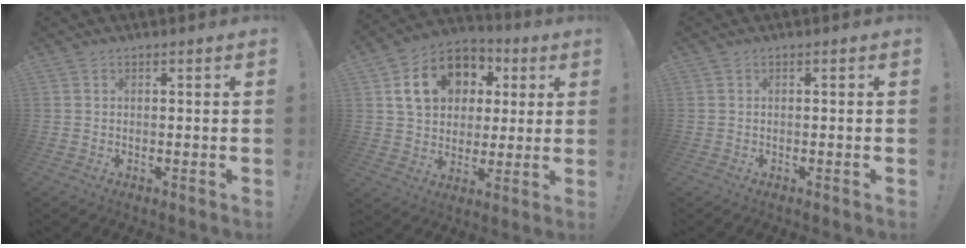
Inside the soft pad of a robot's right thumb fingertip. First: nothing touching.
{"total": 16.8, "force": [5.3, 13.4, 8.7], "torque": [-0.130, -0.001, 0.113]}
{"total": 0.5, "force": [-0.5, -0.2, 0.2], "torque": [-0.002, -0.003, -0.008]}